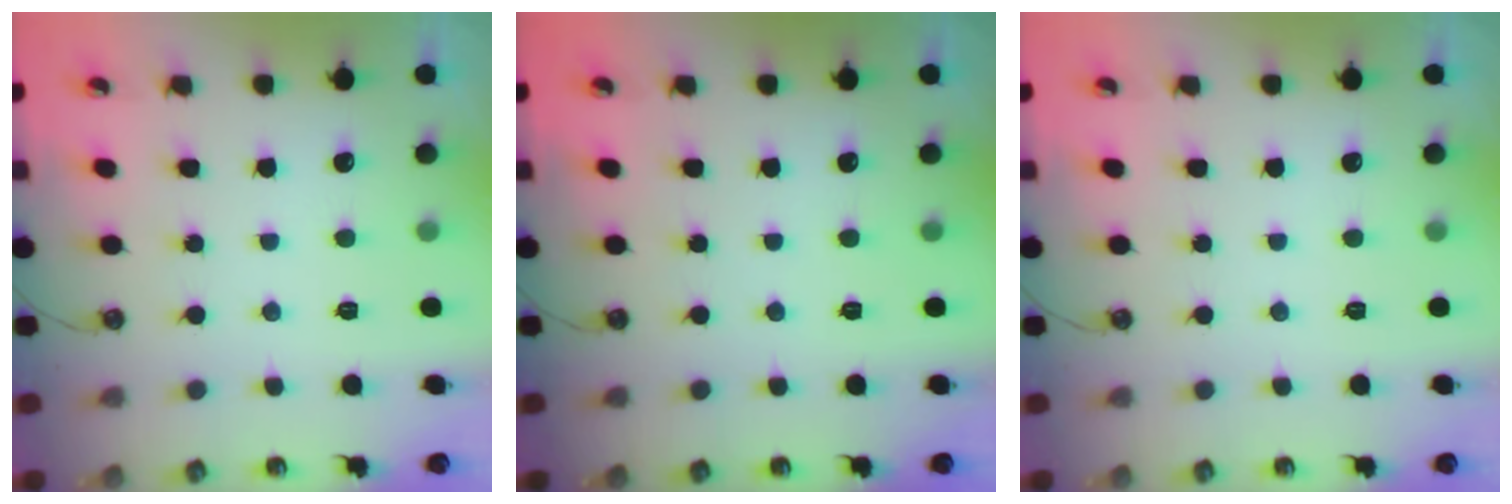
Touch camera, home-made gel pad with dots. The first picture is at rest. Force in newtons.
{"total": 0.0}
{"total": 0.0}